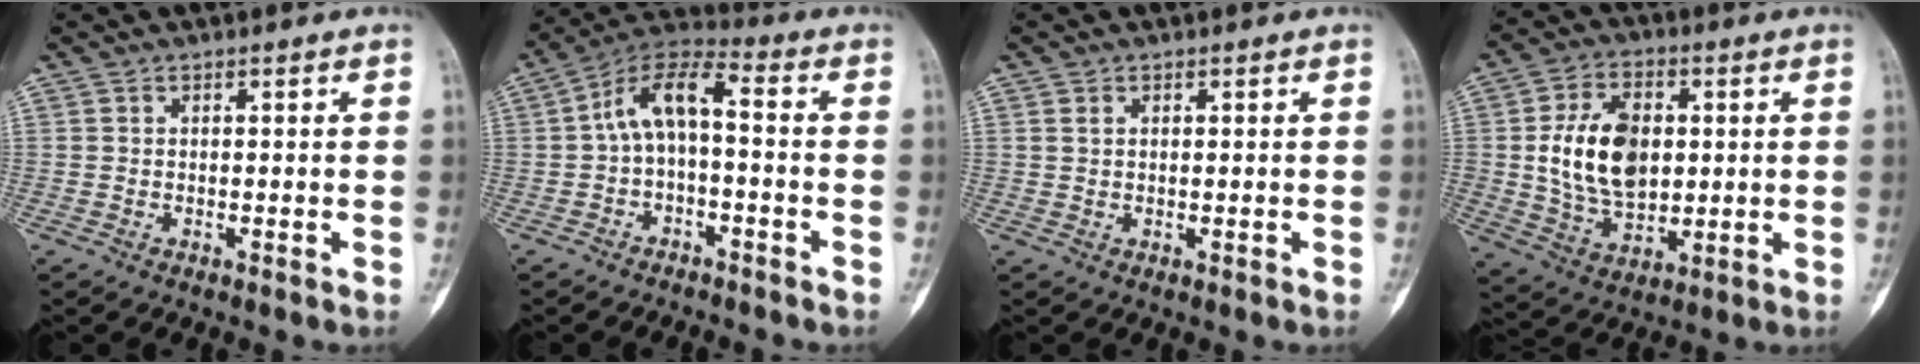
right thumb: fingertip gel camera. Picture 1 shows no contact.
{"total": 8.9, "force": [-0.8, 4.2, 7.8], "torque": [-0.139, 0.051, -0.023]}
{"total": 1.0, "force": [0.5, 0.7, 0.6], "torque": [-0.008, 0.000, 0.011]}
{"total": 14.3, "force": [1.6, 9.4, 10.7], "torque": [-0.166, -0.006, 0.034]}